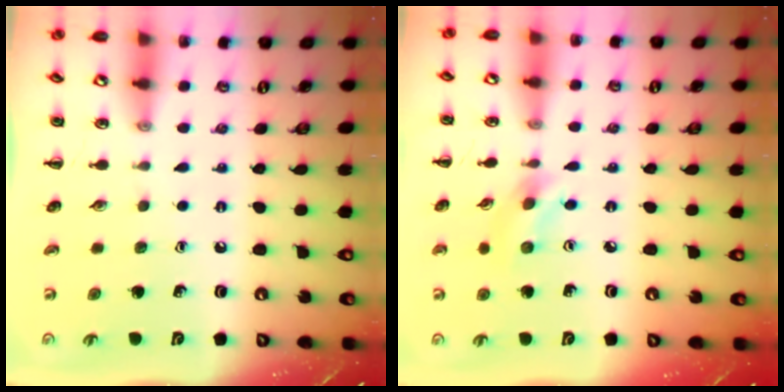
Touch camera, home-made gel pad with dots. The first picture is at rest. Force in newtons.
{"total": 2.6, "press": 2.6, "slide": 0.6}